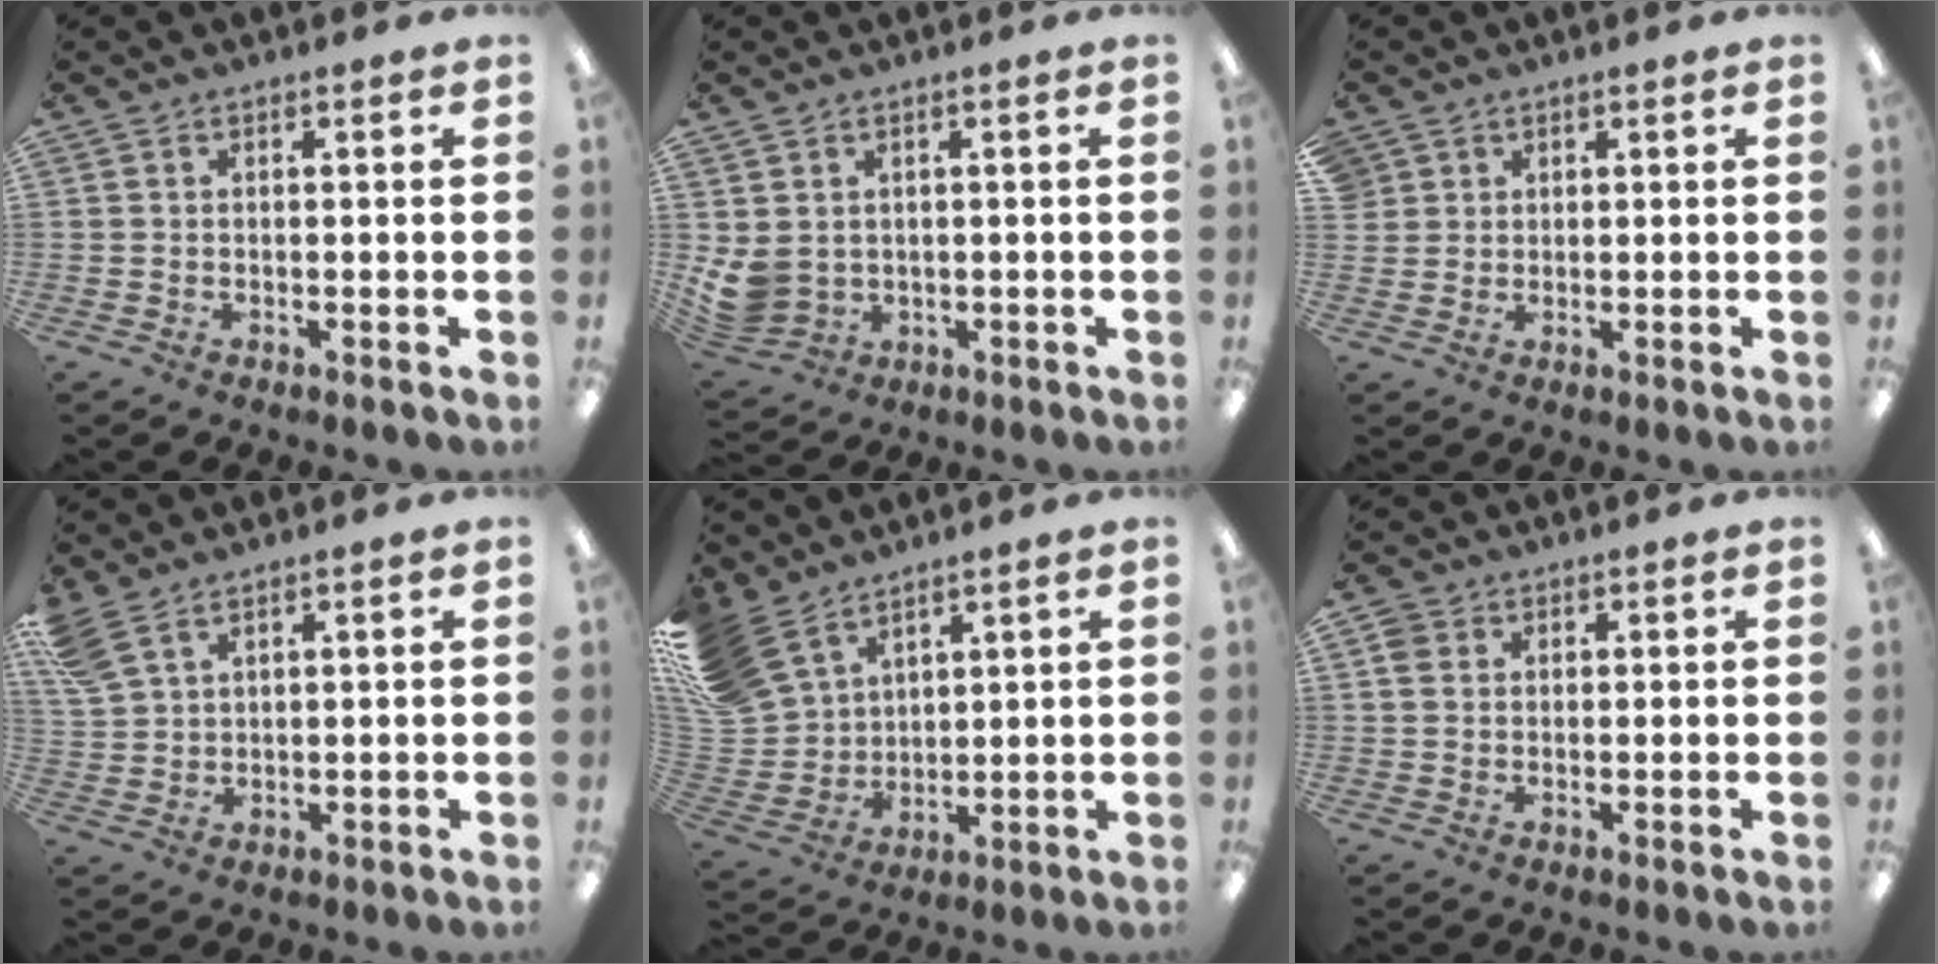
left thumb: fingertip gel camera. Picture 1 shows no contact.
{"total": 5.4, "force": [1.1, 4.7, 2.3], "torque": [-0.071, -0.007, 0.023]}
{"total": 2.7, "force": [1.6, 2.2, 0.1], "torque": [-0.009, 0.005, 0.030]}
{"total": 6.7, "force": [4.9, 3.1, 3.3], "torque": [-0.077, -0.013, 0.097]}
{"total": 14.4, "force": [9.7, 9.2, 5.3], "torque": [-0.139, -0.043, 0.195]}
{"total": 3.1, "force": [1.3, 2.6, 0.7], "torque": [-0.013, 0.003, 0.024]}